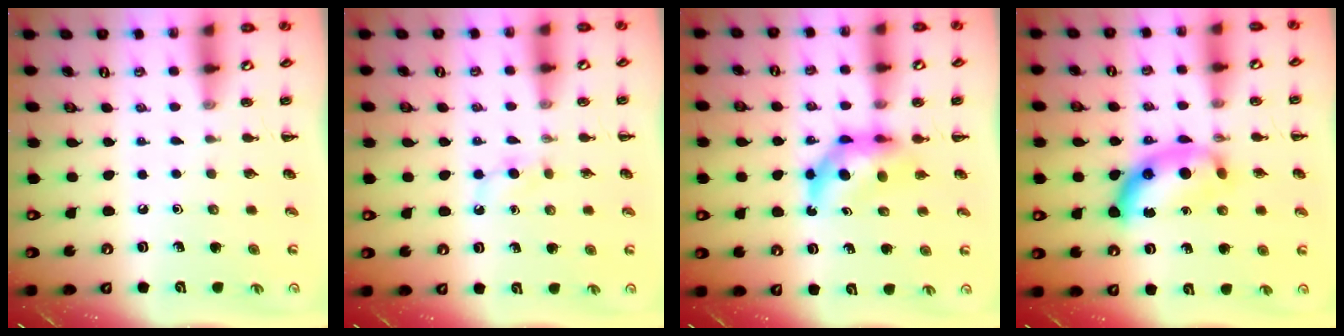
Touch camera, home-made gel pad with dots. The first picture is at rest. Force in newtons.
{"total": 2.8, "press": 2.6, "slide": 1.1}
{"total": 6.7, "press": 6.5, "slide": 1.5}
{"total": 12.0, "press": 12.0, "slide": 0.3}